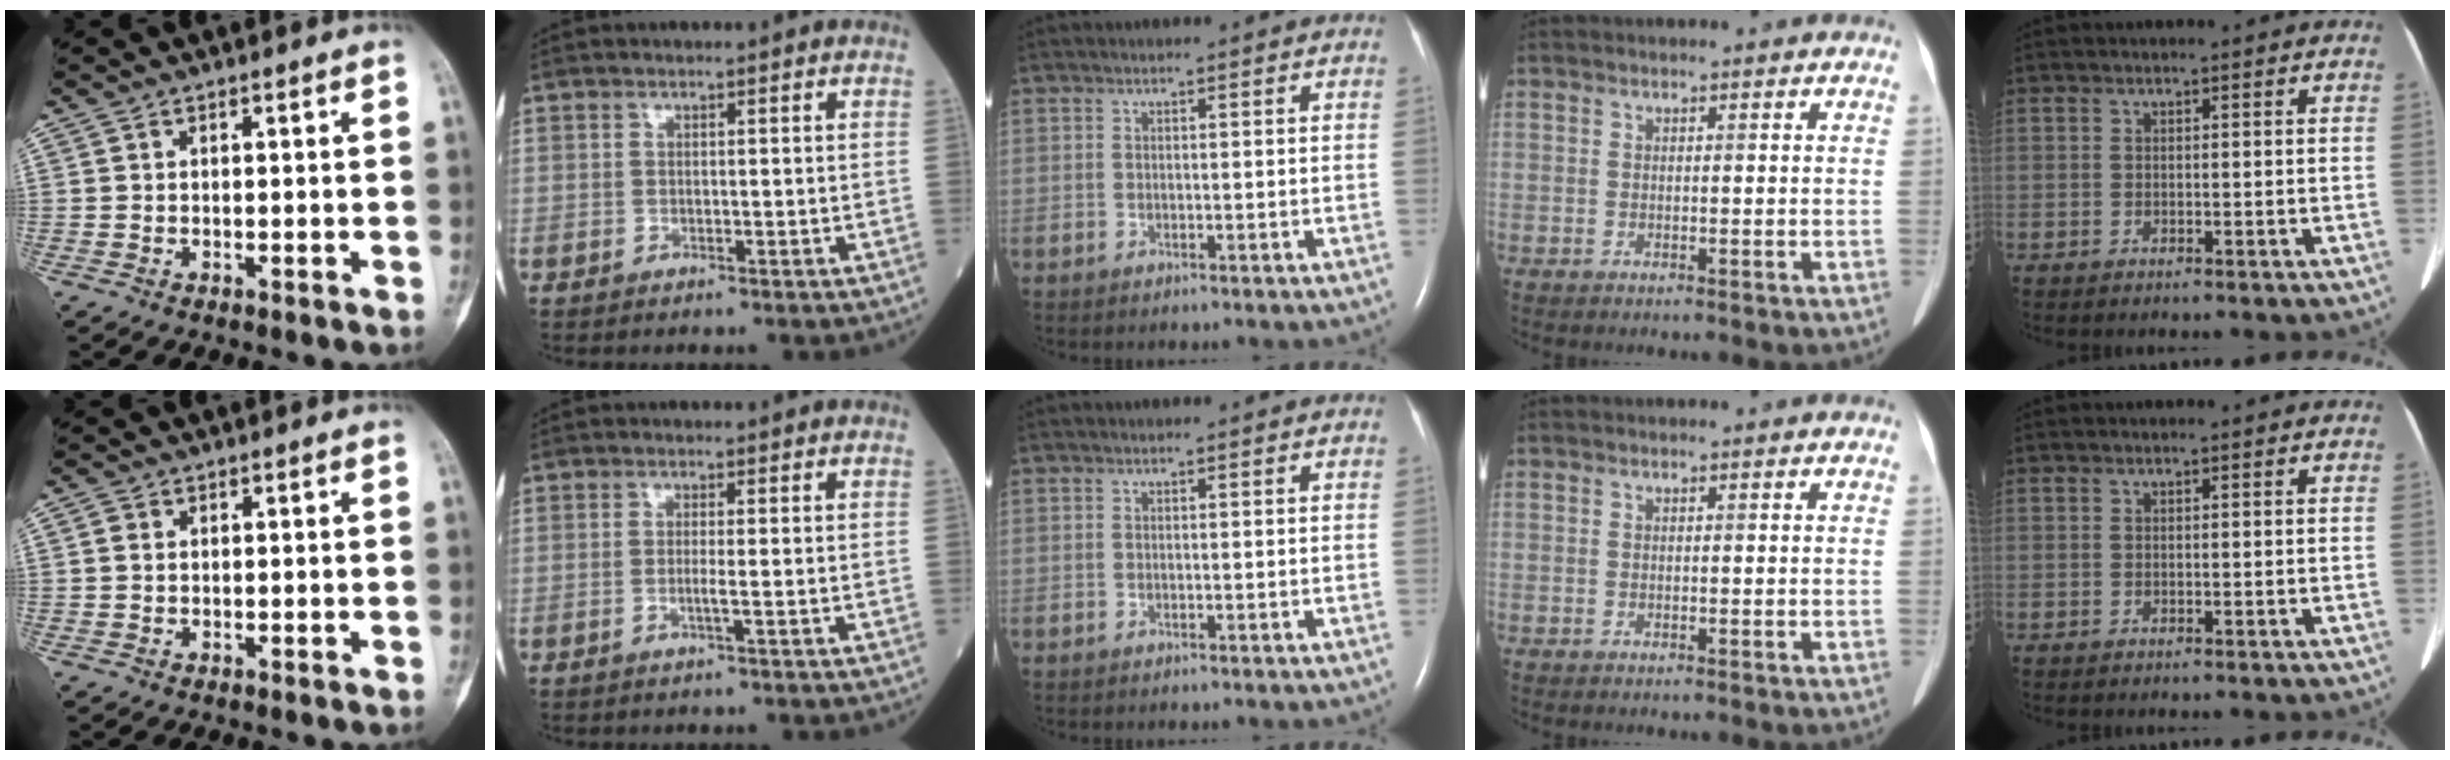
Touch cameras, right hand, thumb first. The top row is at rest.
{"thumb": {"total": 1.1, "force": [0.2, 0.9, 0.6], "torque": [-0.010, 0.002, 0.003]}, "index": {"total": 1.3, "force": [-0.3, -0.4, 1.2], "torque": [-0.026, -0.001, -0.008]}}